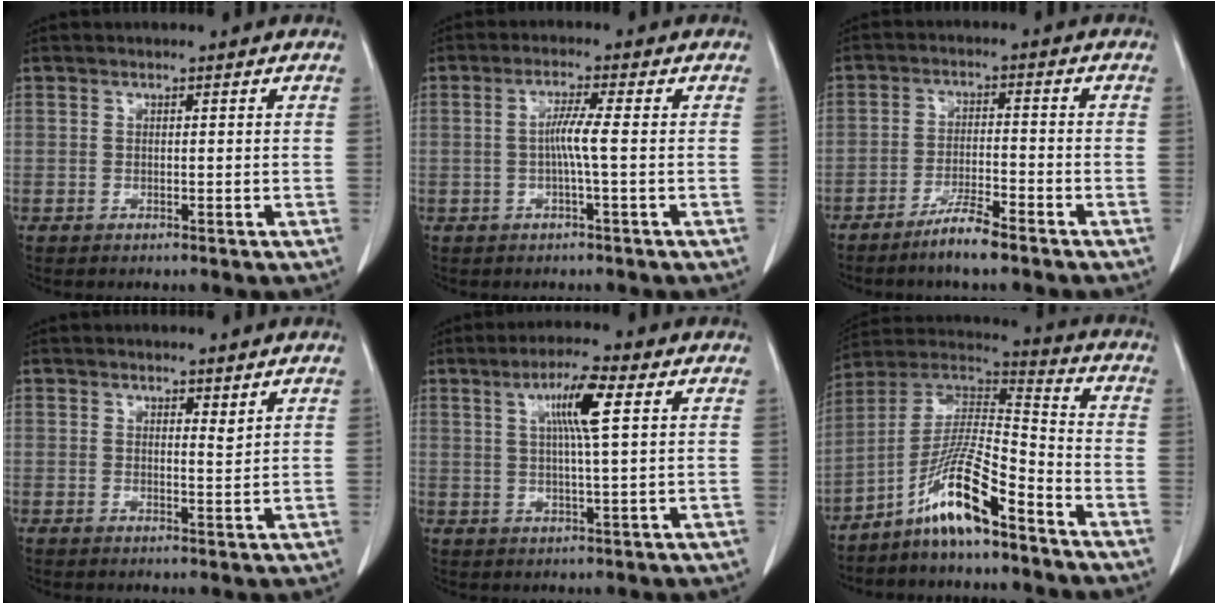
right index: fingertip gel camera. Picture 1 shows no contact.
{"total": 3.6, "force": [-0.4, -0.5, 3.5], "torque": [-0.068, 0.004, -0.006]}
{"total": 5.3, "force": [-4.1, 0.1, 3.4], "torque": [-0.064, -0.008, -0.078]}
{"total": 1.4, "force": [1.1, 0.4, 0.8], "torque": [-0.013, -0.010, 0.017]}
{"total": 6.9, "force": [2.3, -0.2, 6.5], "torque": [-0.118, 0.004, 0.039]}
{"total": 12.5, "force": [-8.1, 1.4, 9.4], "torque": [-0.185, 0.011, -0.154]}